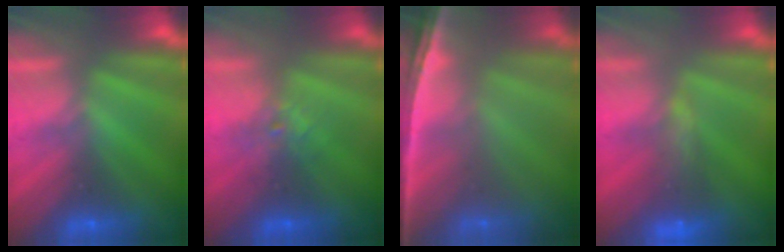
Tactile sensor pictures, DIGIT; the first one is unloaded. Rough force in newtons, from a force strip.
{"total": 2.1}
{"total": 6.9}
{"total": 7.5}